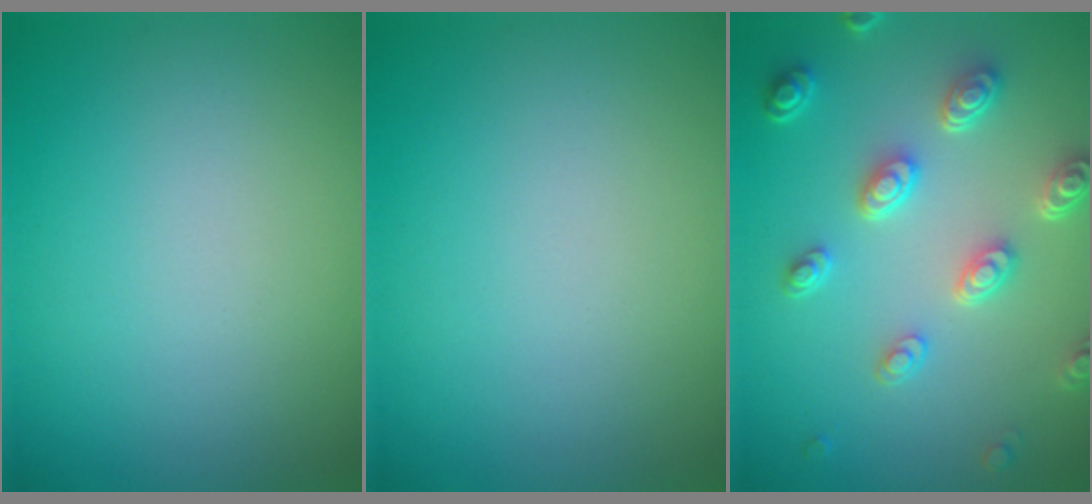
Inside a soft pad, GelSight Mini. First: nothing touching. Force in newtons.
{"total": 0.0}
{"total": 4.7, "press": 3.7, "slide": 2.9}